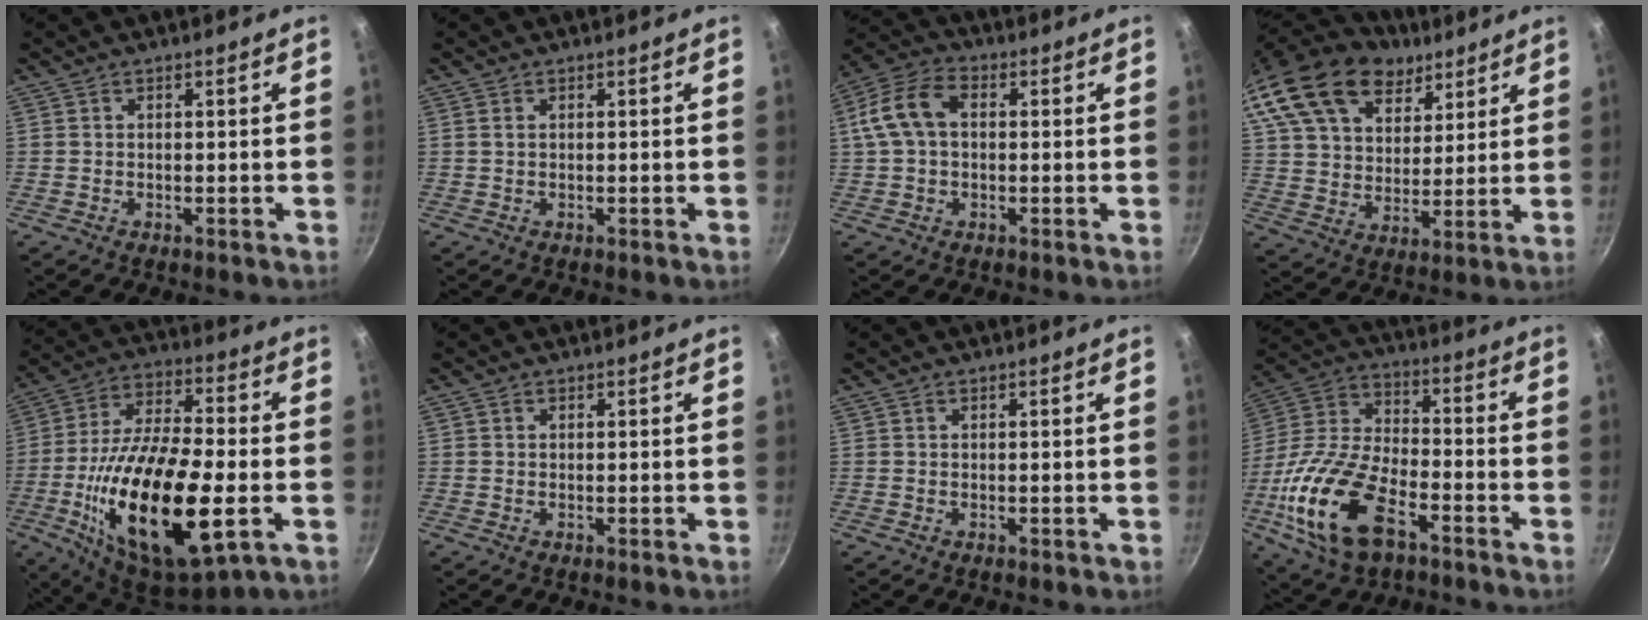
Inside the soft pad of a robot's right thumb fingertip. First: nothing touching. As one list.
[{"total": 0.7, "force": [0.3, 0.4, 0.5], "torque": [-0.010, 0.001, 0.004]}, {"total": 9.9, "force": [1.1, 6.6, 7.3], "torque": [-0.138, 0.027, 0.007]}, {"total": 26.1, "force": [16.8, 15.5, 12.5], "torque": [-0.245, -0.005, 0.305]}, {"total": 28.4, "force": [-6.8, 11.5, 25.0], "torque": [-0.456, 0.015, -0.112]}, {"total": 0.0}, {"total": 0.0}, {"total": 21.0, "force": [-8.7, 10.8, 15.8], "torque": [-0.309, 0.034, -0.177]}]